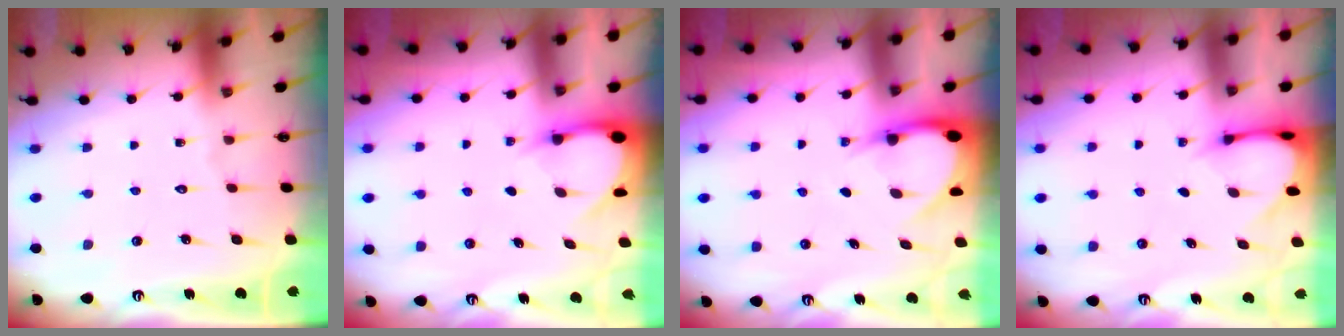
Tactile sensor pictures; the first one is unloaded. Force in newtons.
{"total": 3.2, "press": 3.2, "slide": 0.2}
{"total": 4.4, "press": 4.4, "slide": 0.4}
{"total": 2.8, "press": 2.8, "slide": 0.3}